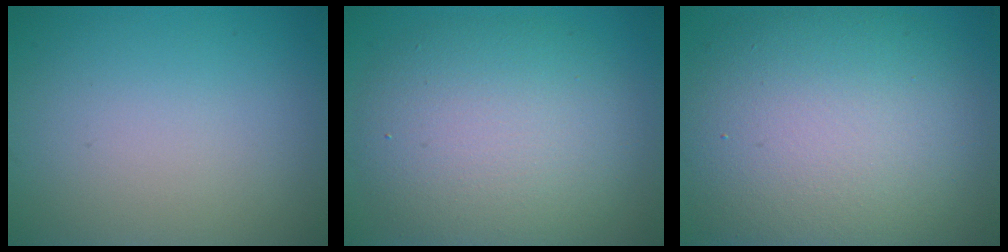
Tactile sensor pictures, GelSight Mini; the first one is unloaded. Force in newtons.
{"total": 8.3, "press": 8.2, "slide": 0.5}
{"total": 12.9, "press": 12.9, "slide": 0.4}